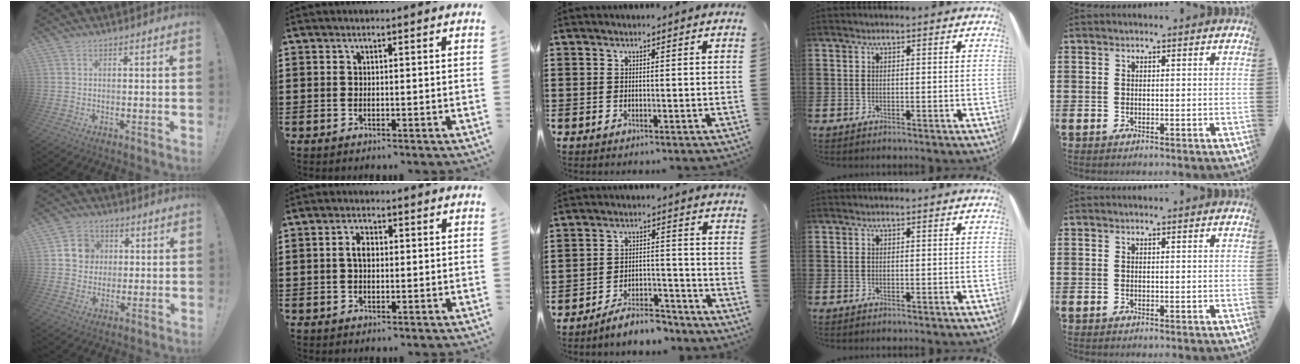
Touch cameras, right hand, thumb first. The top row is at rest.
{"thumb": {"total": 8.6, "force": [1.7, 8.2, 2.2], "torque": [-0.024, -0.003, 0.038]}, "index": {"total": 2.8, "force": [0.1, 1.5, 2.4], "torque": [-0.047, 0.006, 0.001]}, "middle": {"total": 5.9, "force": [-5.6, 0.9, 1.4], "torque": [-0.020, 0.011, -0.109]}}